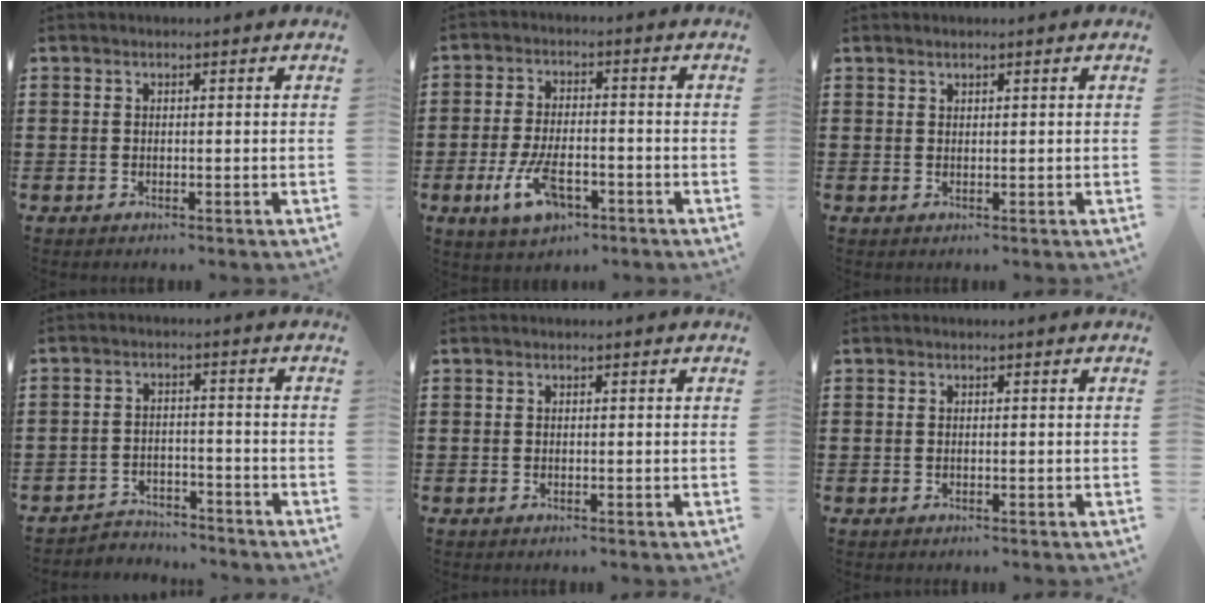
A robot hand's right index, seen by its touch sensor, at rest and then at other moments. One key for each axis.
{"total": 7.8, "fx": -3.3, "fy": 3.6, "fz": 6.1, "tx": -0.135, "ty": -0.004, "tz": -0.062}
{"total": 0.6, "fx": 0.5, "fy": 0.3, "fz": 0.2, "tx": -0.004, "ty": 0.001, "tz": 0.010}
{"total": 3.6, "fx": -3.5, "fy": 0.8, "fz": 0.1, "tx": -0.009, "ty": 0.003, "tz": -0.075}
{"total": 0.0}
{"total": 0.0}